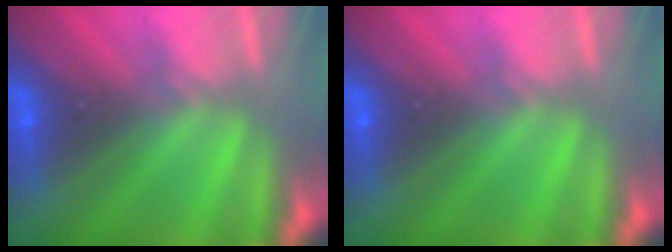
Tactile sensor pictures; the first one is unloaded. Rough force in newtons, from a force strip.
{"total": 0.0}